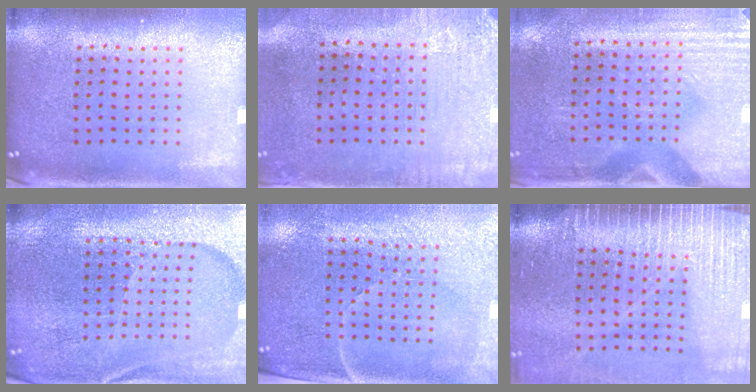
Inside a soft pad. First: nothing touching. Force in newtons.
{"total": 3.1, "press": 2.5, "slide": 1.9}
{"total": 3.0, "press": 2.6, "slide": 1.5}
{"total": 4.0, "press": 3.9, "slide": 1.0}
{"total": 3.4, "press": 3.2, "slide": 1.0}
{"total": 4.3, "press": 3.7, "slide": 2.3}